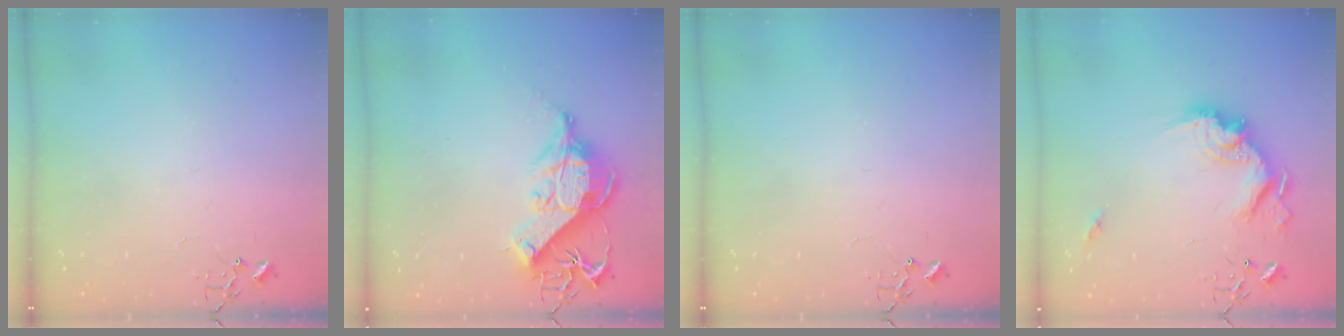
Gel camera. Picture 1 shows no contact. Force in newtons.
{"total": 13.7, "press": 13.5, "slide": 2.2}
{"total": 0.0}
{"total": 17.8, "press": 17.7, "slide": 2.1}